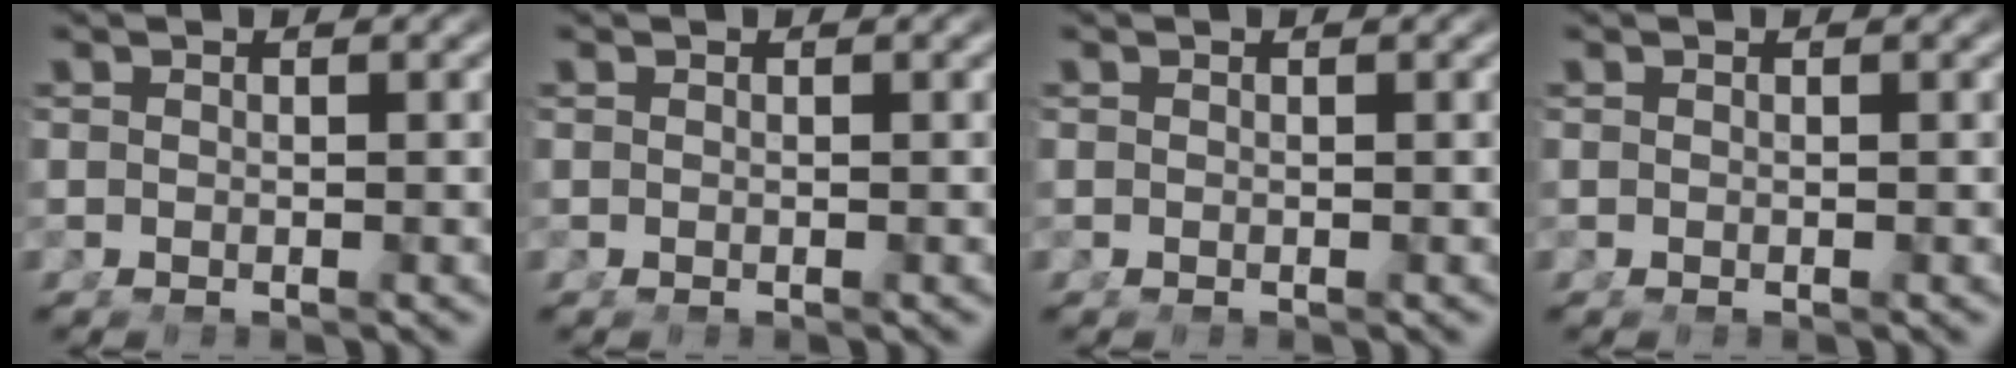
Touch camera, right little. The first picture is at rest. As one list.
[{"total": 0.0}, {"total": 0.0}, {"total": 0.0}]